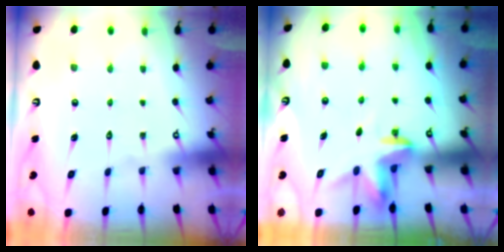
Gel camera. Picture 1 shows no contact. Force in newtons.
{"total": 4.0, "press": 3.9, "slide": 0.3}